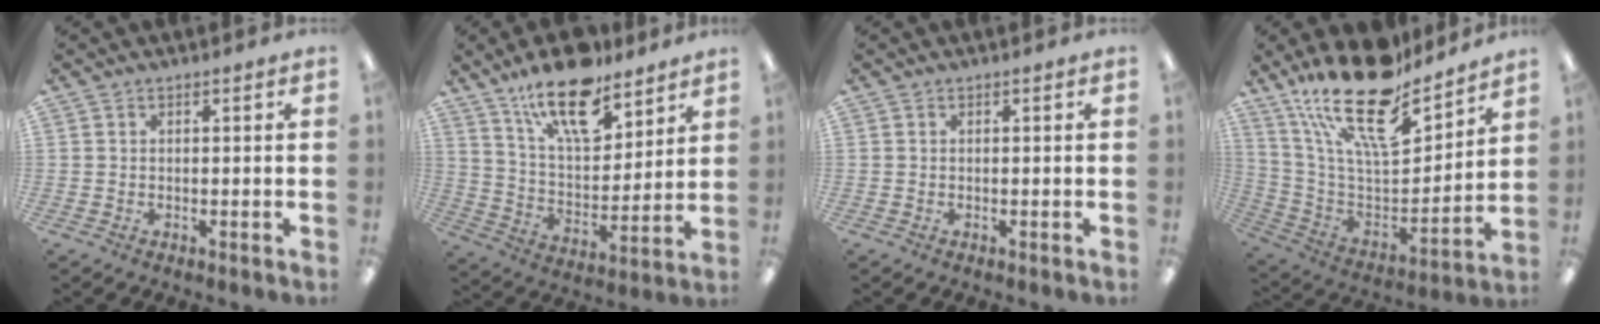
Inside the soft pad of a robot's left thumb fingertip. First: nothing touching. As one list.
[{"total": 17.8, "force": [12.8, 7.1, 10.1], "torque": [-0.171, -0.069, 0.220]}, {"total": 0.0}, {"total": 23.6, "force": [17.1, 8.2, 14.0], "torque": [-0.261, -0.111, 0.299]}]